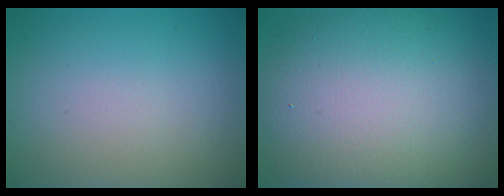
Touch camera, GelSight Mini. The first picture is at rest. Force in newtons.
{"total": 13.9, "press": 13.9, "slide": 0.6}